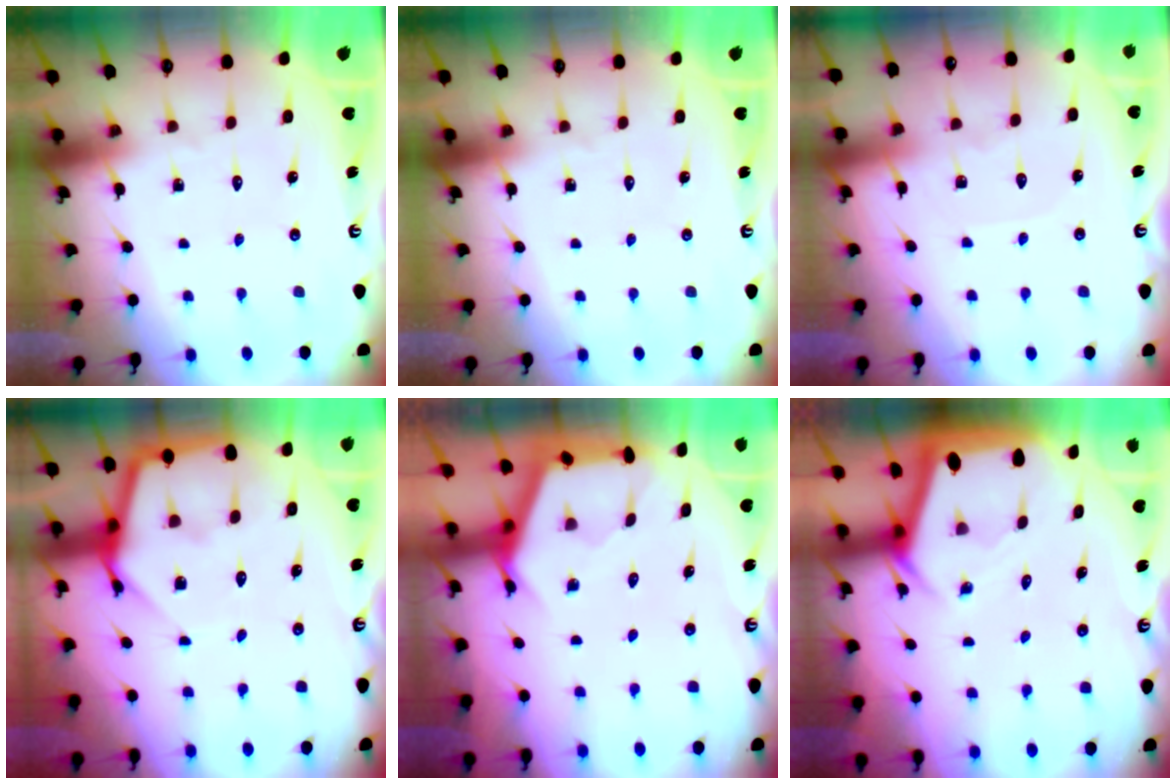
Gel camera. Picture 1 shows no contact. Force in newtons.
{"total": 0.0}
{"total": 3.9, "press": 3.8, "slide": 0.6}
{"total": 7.5, "press": 7.5, "slide": 0.6}
{"total": 2.6, "press": 2.5, "slide": 0.3}
{"total": 2.1, "press": 2.1, "slide": 0.2}